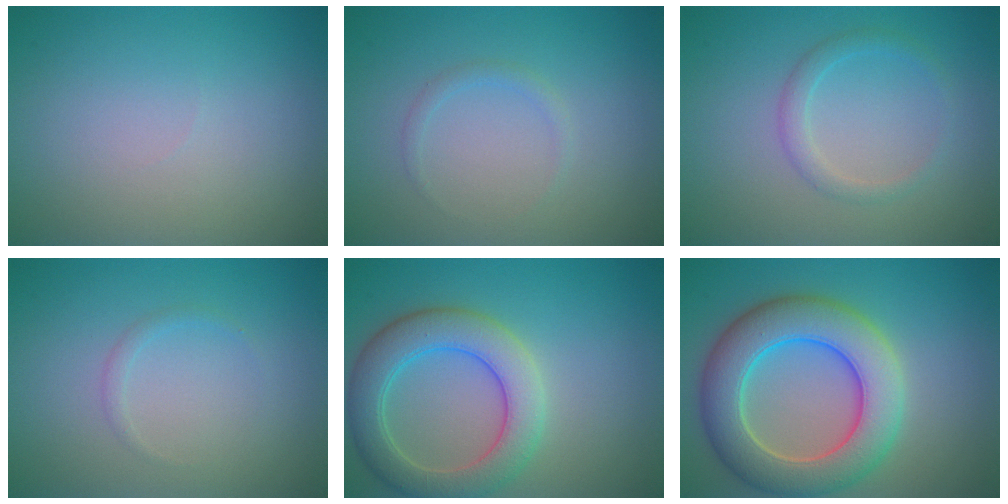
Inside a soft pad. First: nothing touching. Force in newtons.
{"total": 0.9, "press": 0.9, "slide": 0.0}
{"total": 1.7, "press": 1.7, "slide": 0.1}
{"total": 0.8, "press": 0.8, "slide": 0.1}
{"total": 6.0, "press": 6.0, "slide": 0.3}
{"total": 8.5, "press": 8.4, "slide": 0.4}